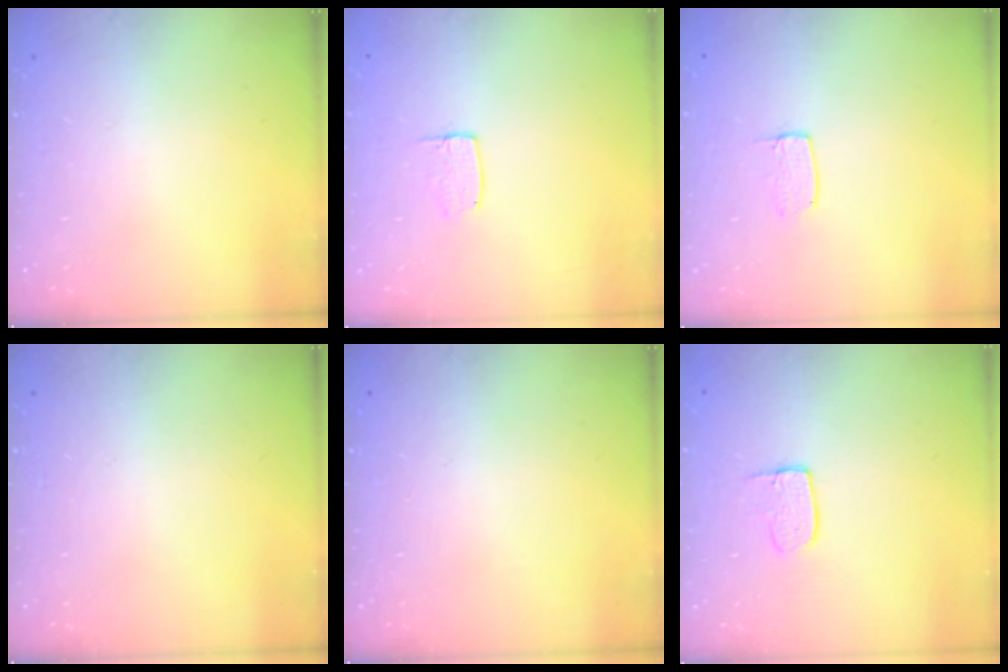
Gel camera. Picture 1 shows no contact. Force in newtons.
{"total": 3.4, "press": 3.3, "slide": 0.3}
{"total": 4.2, "press": 4.2, "slide": 0.3}
{"total": 0.0}
{"total": 0.0}
{"total": 6.7, "press": 6.7, "slide": 0.4}